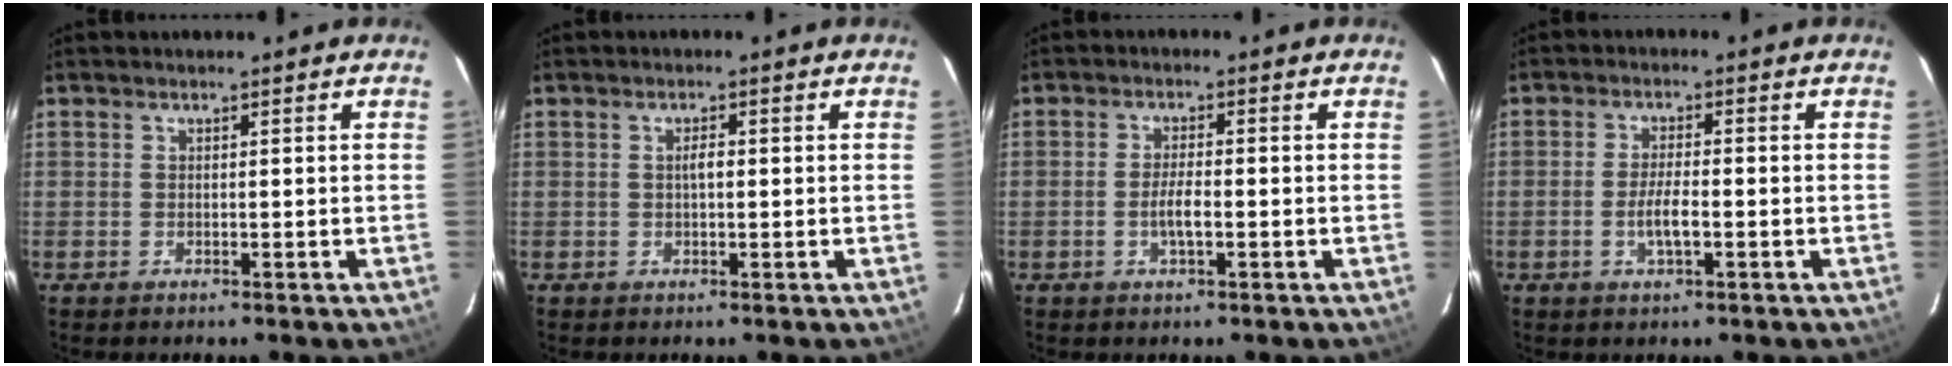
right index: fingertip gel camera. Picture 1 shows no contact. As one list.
[{"total": 1.5, "force": [0.1, 0.6, 1.4], "torque": [-0.025, 0.005, -0.001]}, {"total": 3.2, "force": [-1.0, 0.8, 3.0], "torque": [-0.058, -0.003, -0.018]}, {"total": 4.0, "force": [-1.4, 0.9, 3.7], "torque": [-0.072, -0.004, -0.024]}]